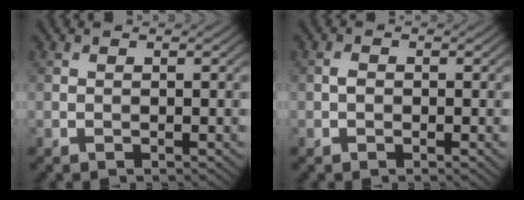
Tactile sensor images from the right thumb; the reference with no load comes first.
{"total": 0.9, "force": [-0.2, 0.7, 0.6], "torque": [-0.012, 0.000, -0.007]}